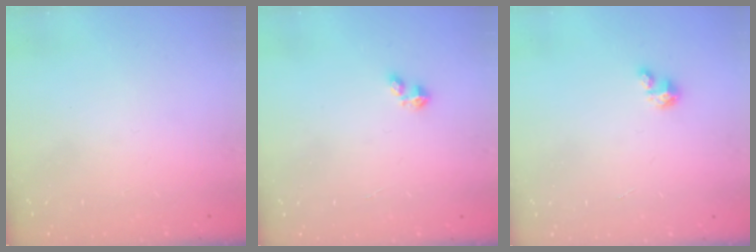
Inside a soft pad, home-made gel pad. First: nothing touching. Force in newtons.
{"total": 2.4, "press": 2.4, "slide": 0.3}
{"total": 3.3, "press": 3.3, "slide": 0.2}